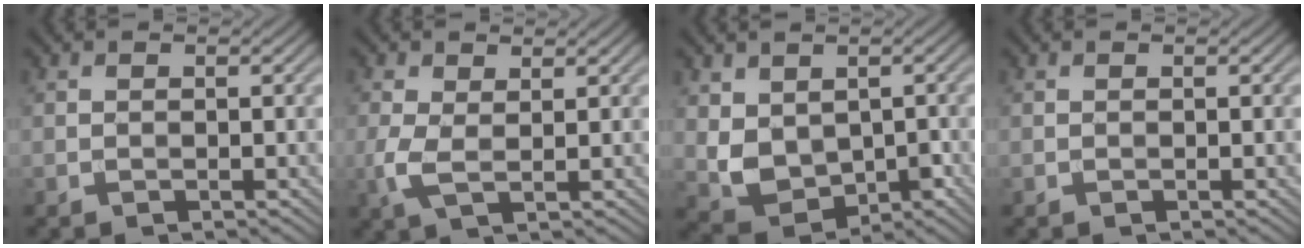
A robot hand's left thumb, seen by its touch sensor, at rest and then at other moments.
{"total": 3.7, "force": [0.5, 1.9, 3.1], "torque": [-0.089, 0.000, 0.008]}
{"total": 5.7, "force": [0.5, 4.3, 3.7], "torque": [-0.086, -0.018, 0.016]}
{"total": 0.0}